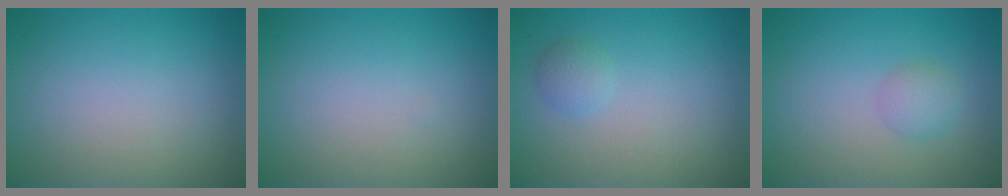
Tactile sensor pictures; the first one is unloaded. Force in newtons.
{"total": 0.0}
{"total": 1.2, "press": 1.2, "slide": 0.1}
{"total": 1.6, "press": 1.6, "slide": 0.0}